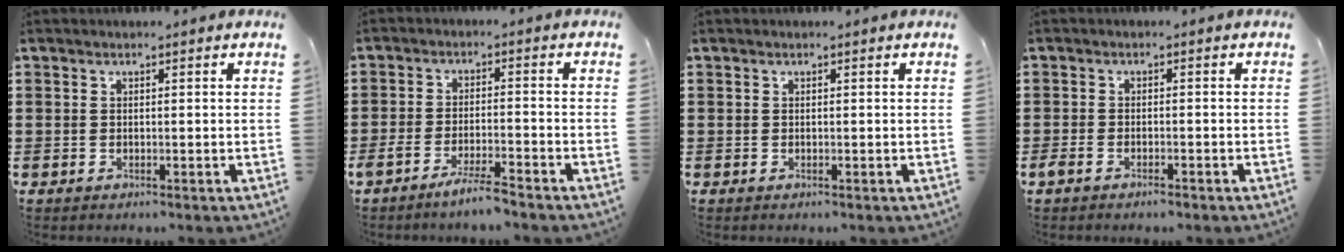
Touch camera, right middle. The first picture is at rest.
{"total": 4.2, "force": [-3.4, 0.2, 2.4], "torque": [-0.053, -0.006, -0.066]}
{"total": 0.0}
{"total": 1.6, "force": [-1.2, 0.5, 0.9], "torque": [-0.025, -0.004, -0.025]}